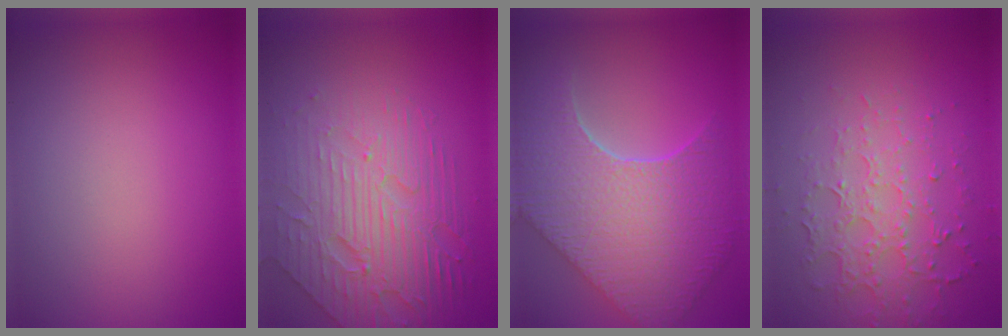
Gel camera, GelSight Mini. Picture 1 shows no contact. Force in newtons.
{"total": 7.1, "press": 5.1, "slide": 5.0}
{"total": 9.7, "press": 7.0, "slide": 6.7}
{"total": 4.9, "press": 3.5, "slide": 3.4}